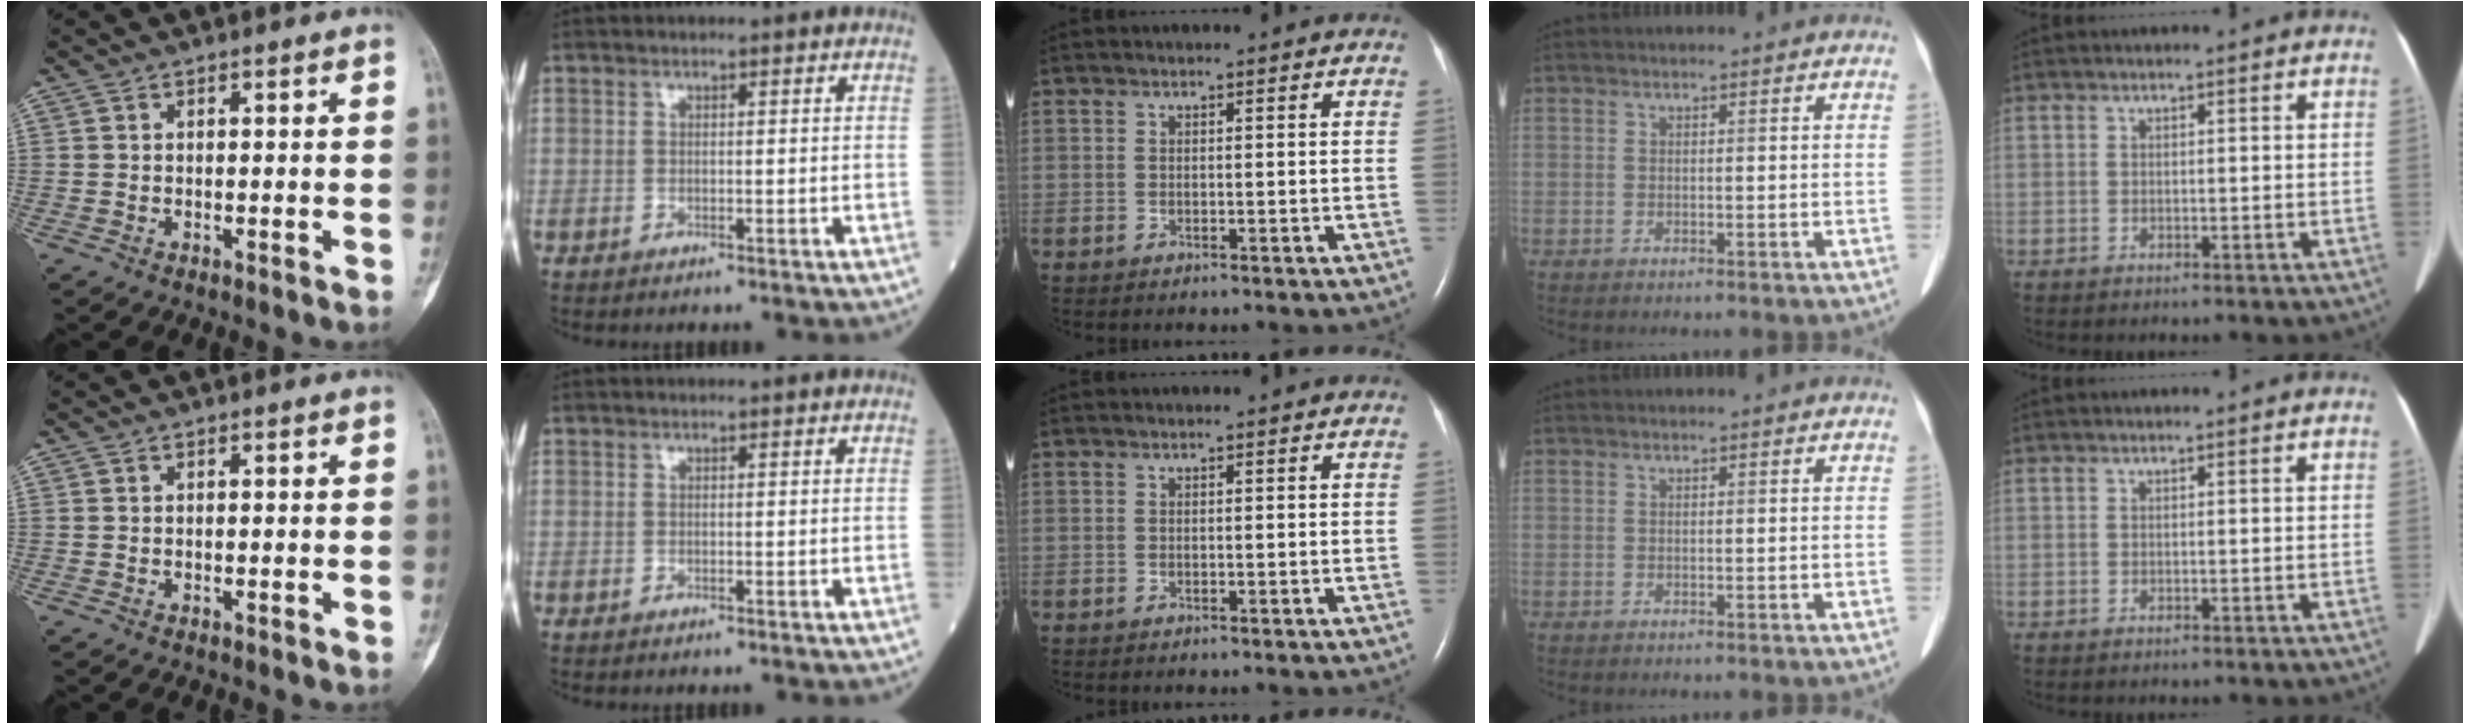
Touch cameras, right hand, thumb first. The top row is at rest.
{}